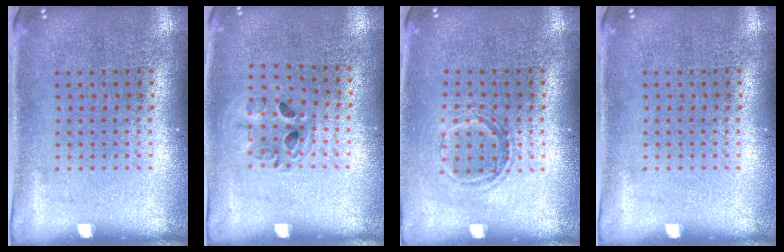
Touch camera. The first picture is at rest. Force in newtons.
{"total": 1.0, "press": 1.0, "slide": 0.1}
{"total": 1.1, "press": 1.0, "slide": 0.6}
{"total": 0.0}